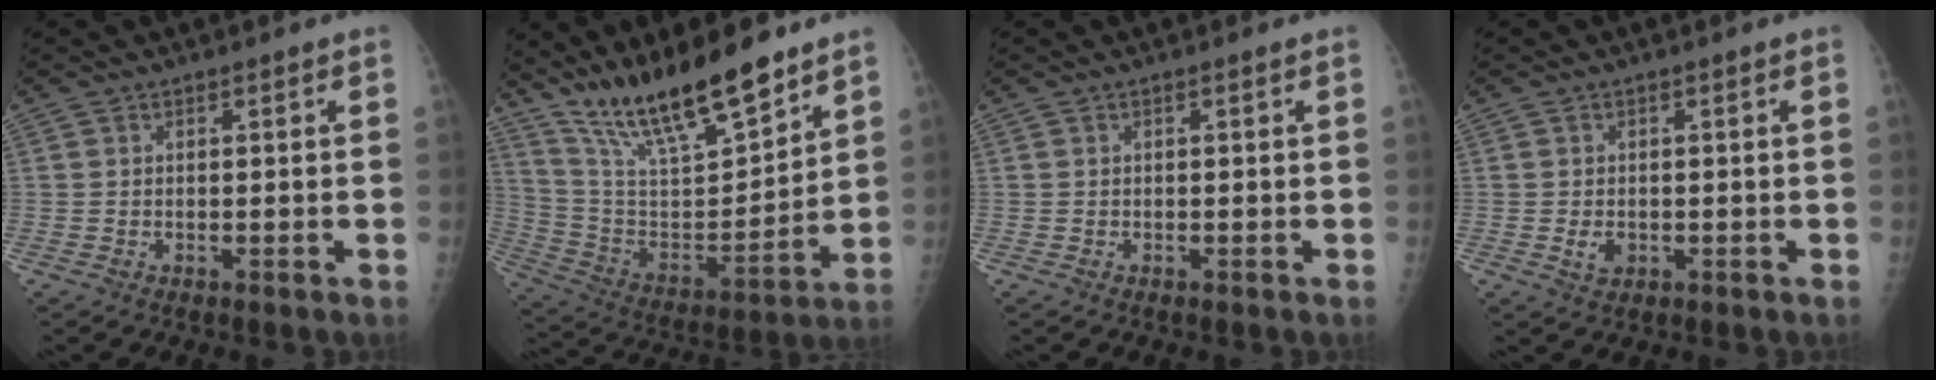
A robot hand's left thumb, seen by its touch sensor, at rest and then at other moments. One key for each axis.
{"total": 20.6, "fx": 15.9, "fy": 5.1, "fz": 12.1, "tx": -0.181, "ty": -0.082, "tz": 0.295}
{"total": 0.0}
{"total": 2.4, "fx": -0.3, "fy": 1.8, "fz": 1.5, "tx": -0.021, "ty": -0.002, "tz": -0.001}